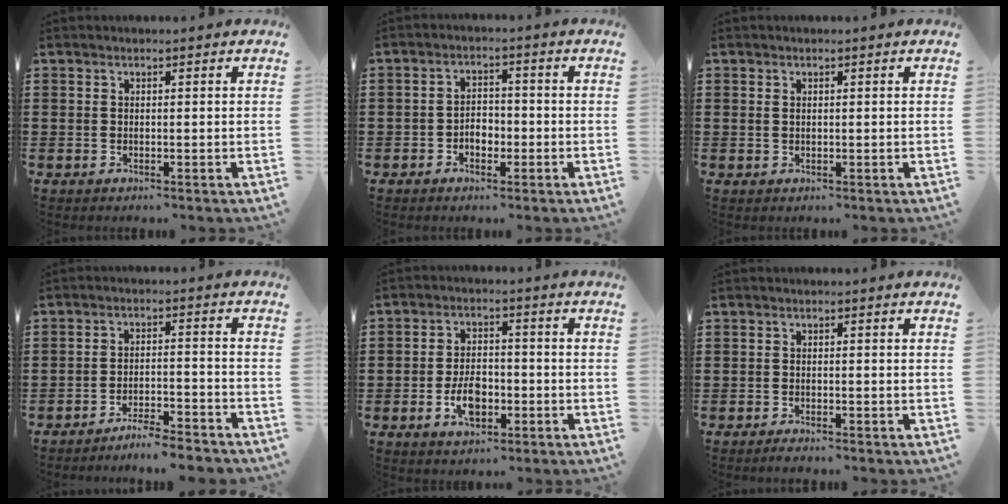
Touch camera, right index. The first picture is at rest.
{"total": 2.9, "force": [-1.2, 2.0, 1.7], "torque": [-0.035, 0.005, -0.026]}
{"total": 0.8, "force": [0.3, 0.5, 0.5], "torque": [-0.011, 0.003, 0.005]}
{"total": 4.3, "force": [-4.2, -0.3, 0.9], "torque": [-0.018, 0.000, -0.087]}
{"total": 5.8, "force": [-2.0, 3.4, 4.2], "torque": [-0.085, 0.000, -0.041]}
{"total": 0.9, "force": [-0.9, 0.0, 0.2], "torque": [-0.007, -0.003, -0.016]}